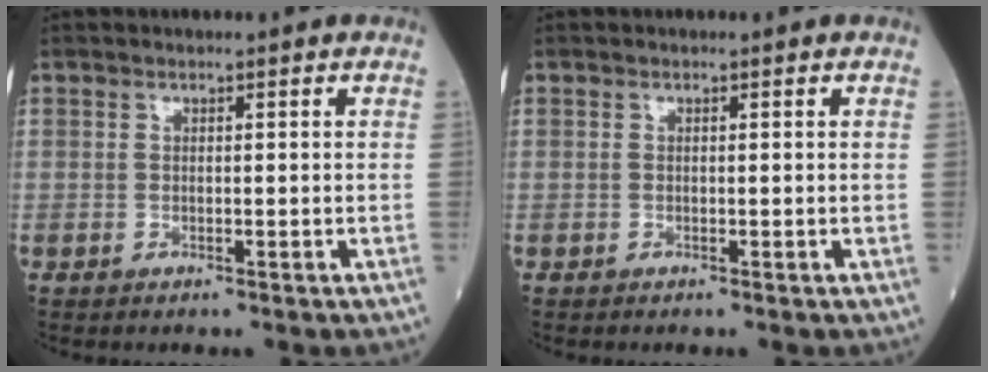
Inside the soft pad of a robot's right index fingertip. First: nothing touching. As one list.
[{"total": 0.0}]